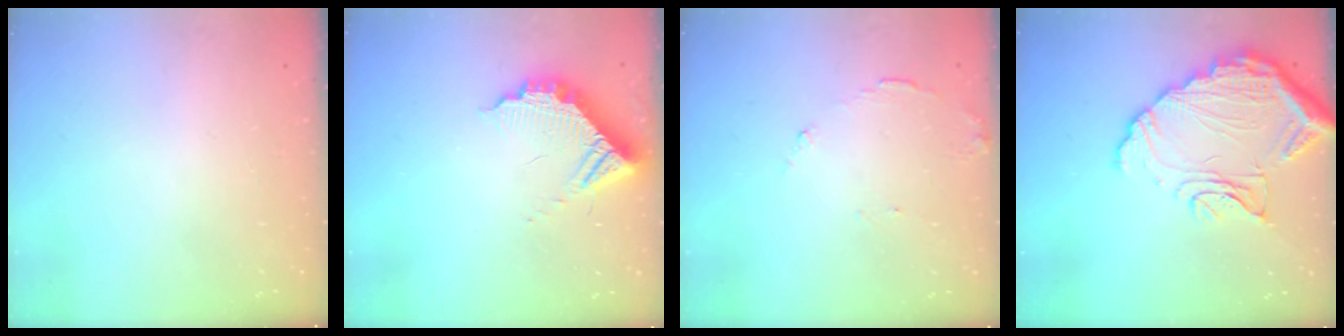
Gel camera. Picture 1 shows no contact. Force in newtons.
{"total": 11.1, "press": 11.0, "slide": 1.0}
{"total": 7.8, "press": 7.8, "slide": 0.5}
{"total": 15.5, "press": 15.4, "slide": 1.2}